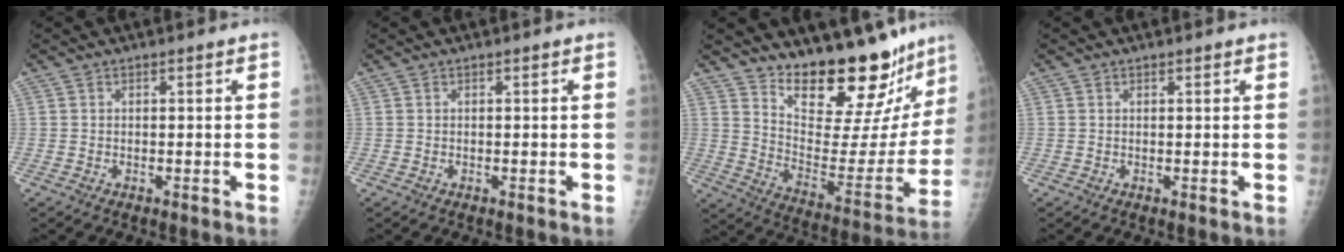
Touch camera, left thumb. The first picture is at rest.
{"total": 0.0}
{"total": 23.8, "force": [20.6, 6.3, 10.1], "torque": [-0.109, -0.161, 0.291]}
{"total": 0.7, "force": [0.6, 0.2, 0.4], "torque": [-0.006, -0.003, 0.008]}